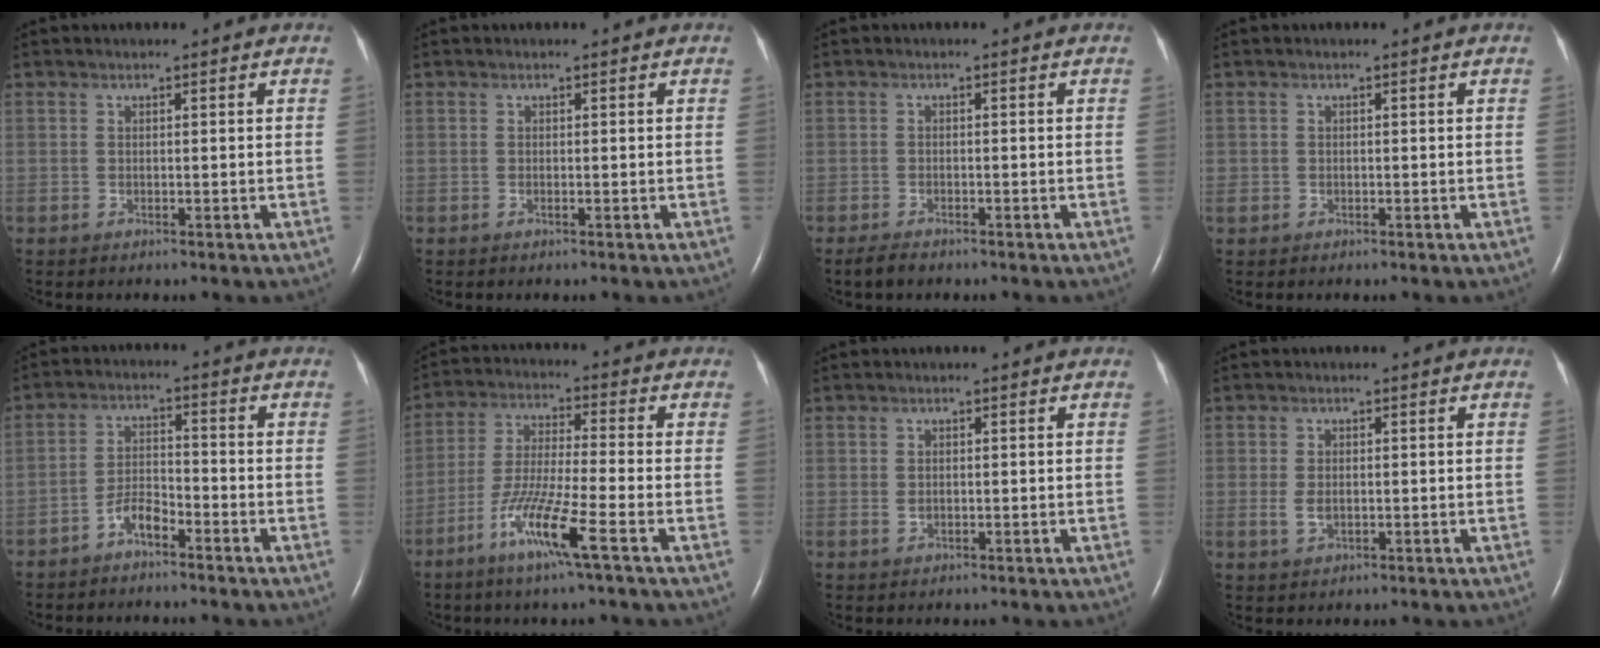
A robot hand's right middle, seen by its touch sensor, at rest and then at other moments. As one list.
[{"total": 0.0}, {"total": 1.8, "force": [-1.5, 0.6, 0.9], "torque": [-0.026, -0.004, -0.024]}, {"total": 0.7, "force": [-0.2, 0.7, 0.1], "torque": [-0.001, 0.004, -0.003]}, {"total": 4.0, "force": [-3.0, 1.3, 2.3], "torque": [-0.050, 0.011, -0.057]}, {"total": 10.2, "force": [-5.3, -0.4, 8.7], "torque": [-0.177, -0.018, -0.104]}, {"total": 1.1, "force": [-0.1, 0.8, 0.7], "torque": [-0.017, 0.001, 0.001]}, {"total": 2.5, "force": [-0.3, 1.5, 2.0], "torque": [-0.045, -0.002, -0.003]}]